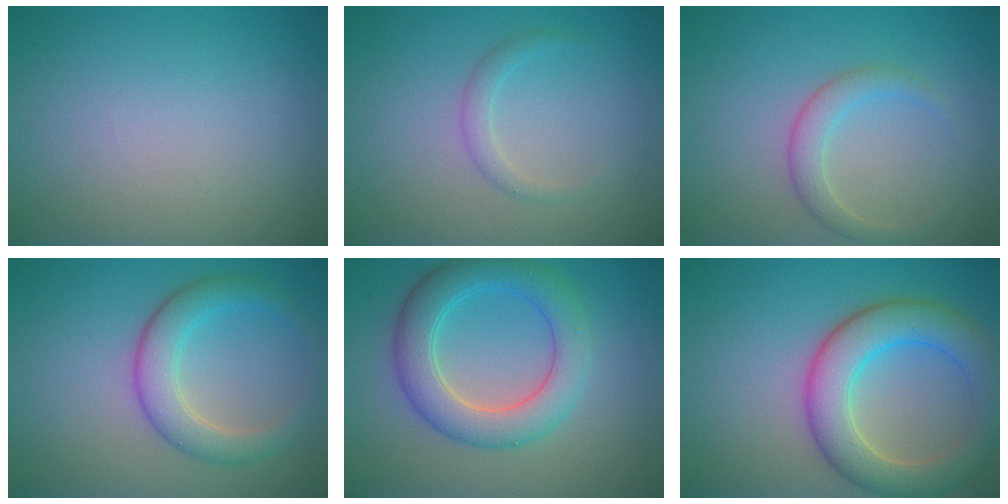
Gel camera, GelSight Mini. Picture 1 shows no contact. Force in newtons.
{"total": 1.3, "press": 1.3, "slide": 0.0}
{"total": 2.3, "press": 2.3, "slide": 0.1}
{"total": 4.3, "press": 4.3, "slide": 0.1}
{"total": 5.8, "press": 5.8, "slide": 0.2}
{"total": 7.0, "press": 7.0, "slide": 0.5}